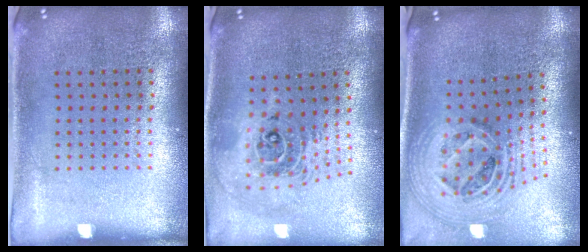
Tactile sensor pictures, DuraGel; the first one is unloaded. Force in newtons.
{"total": 2.3, "press": 1.8, "slide": 1.5}
{"total": 2.7, "press": 1.9, "slide": 1.9}